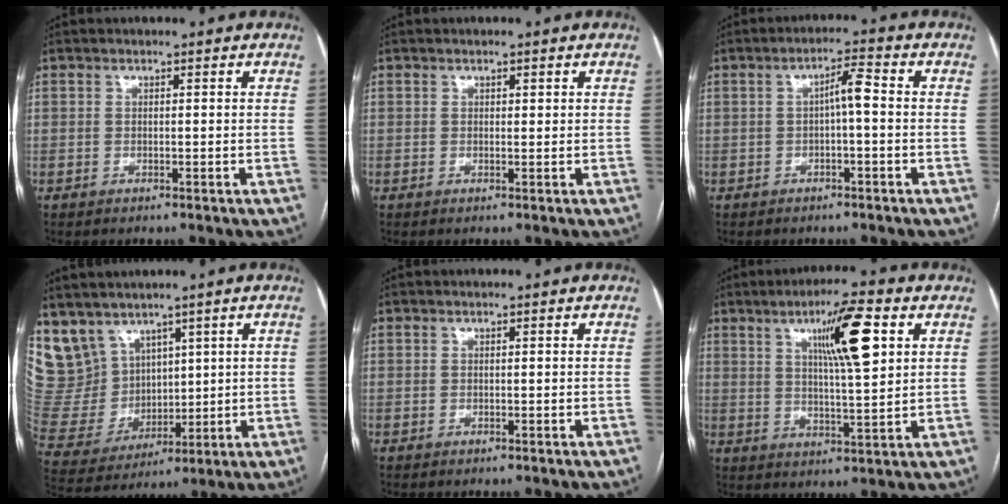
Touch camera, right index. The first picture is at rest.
{"total": 0.9, "force": [0.4, 0.4, 0.7], "torque": [-0.008, 0.000, 0.006]}
{"total": 3.4, "force": [0.0, 0.5, 3.3], "torque": [-0.053, 0.012, -0.001]}
{"total": 12.2, "force": [8.6, 8.2, 2.4], "torque": [-0.074, 0.036, 0.199]}
{"total": 0.0}
{"total": 11.1, "force": [4.3, 1.2, 10.1], "torque": [-0.166, 0.004, 0.069]}